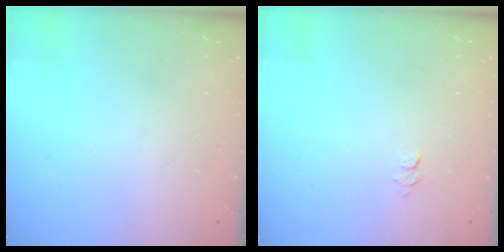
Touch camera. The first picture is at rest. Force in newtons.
{"total": 3.5, "press": 3.5, "slide": 0.3}